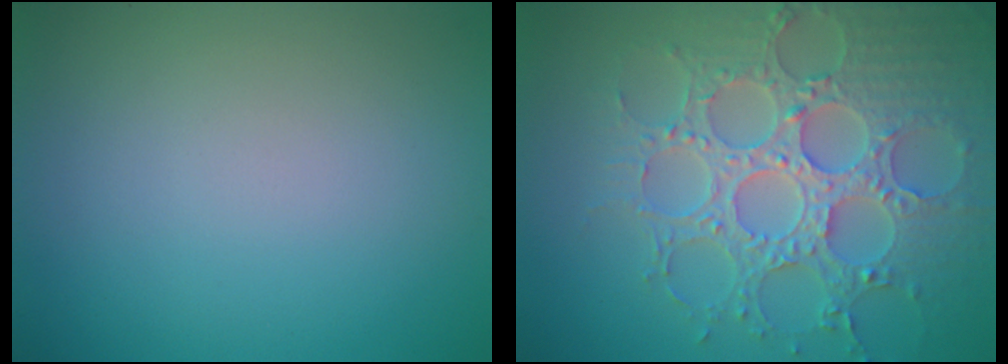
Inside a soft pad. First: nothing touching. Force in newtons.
{"total": 7.5, "press": 6.0, "slide": 4.4}